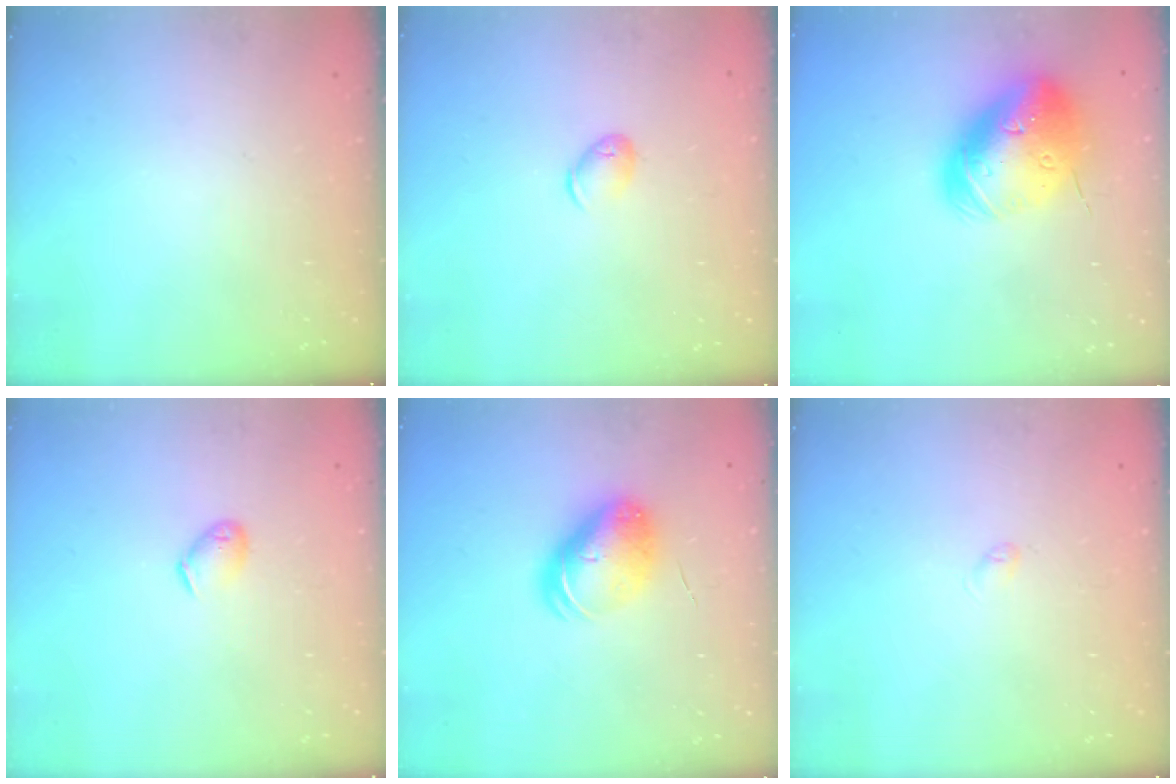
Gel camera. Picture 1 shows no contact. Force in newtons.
{"total": 6.2, "press": 6.2, "slide": 0.9}
{"total": 25.7, "press": 25.4, "slide": 4.0}
{"total": 5.6, "press": 5.5, "slide": 1.1}
{"total": 8.9, "press": 8.7, "slide": 1.5}
{"total": 2.5, "press": 2.5, "slide": 0.5}